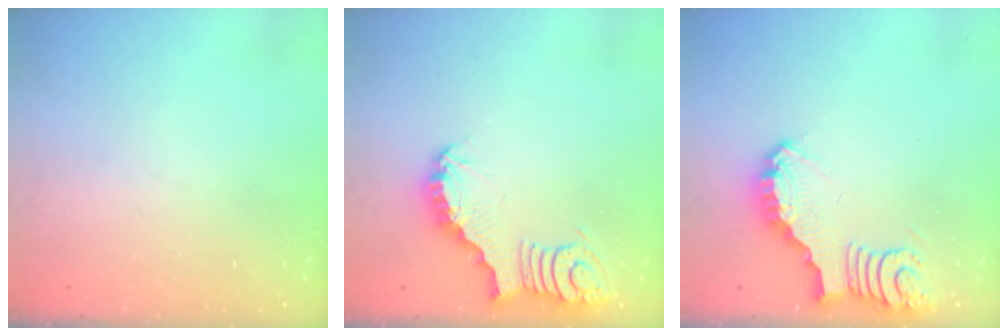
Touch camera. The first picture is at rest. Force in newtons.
{"total": 3.6, "press": 3.5, "slide": 0.7}
{"total": 3.8, "press": 3.8, "slide": 0.3}